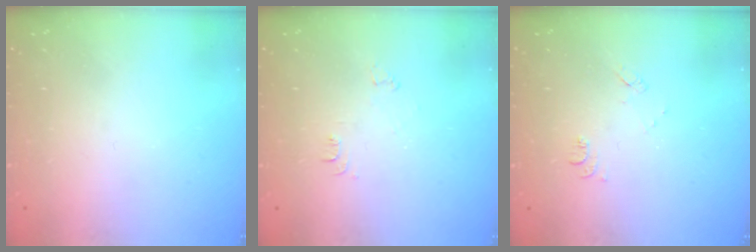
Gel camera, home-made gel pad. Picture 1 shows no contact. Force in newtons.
{"total": 3.4, "press": 3.4, "slide": 0.4}
{"total": 6.4, "press": 6.4, "slide": 0.7}